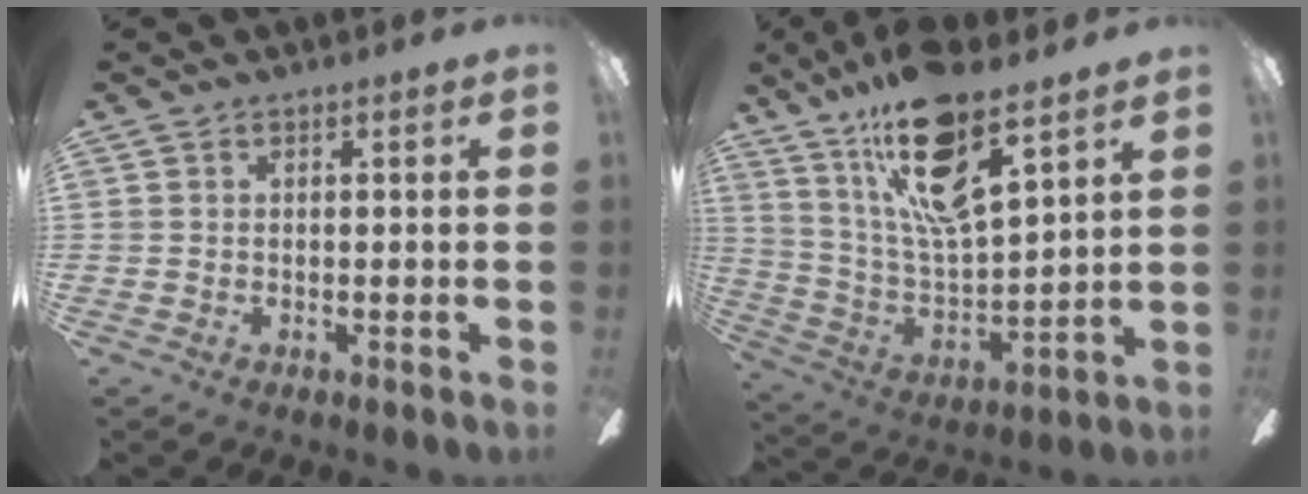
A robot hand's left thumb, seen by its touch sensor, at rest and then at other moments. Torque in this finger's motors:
{"motor_torque": [0.44, 0.34, 1.41, -1.40, 0.22]}